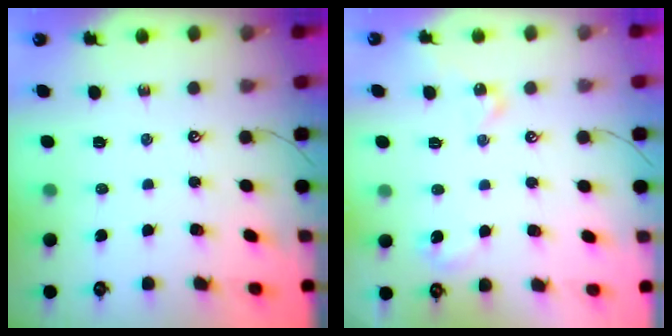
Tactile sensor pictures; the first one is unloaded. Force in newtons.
{"total": 4.7, "press": 4.6, "slide": 0.6}